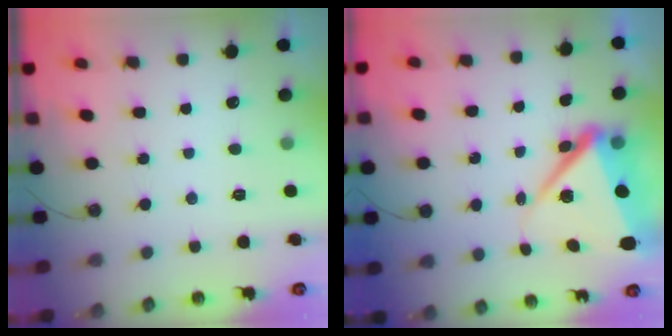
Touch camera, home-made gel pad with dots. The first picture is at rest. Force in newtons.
{"total": 10.4, "press": 10.2, "slide": 1.7}